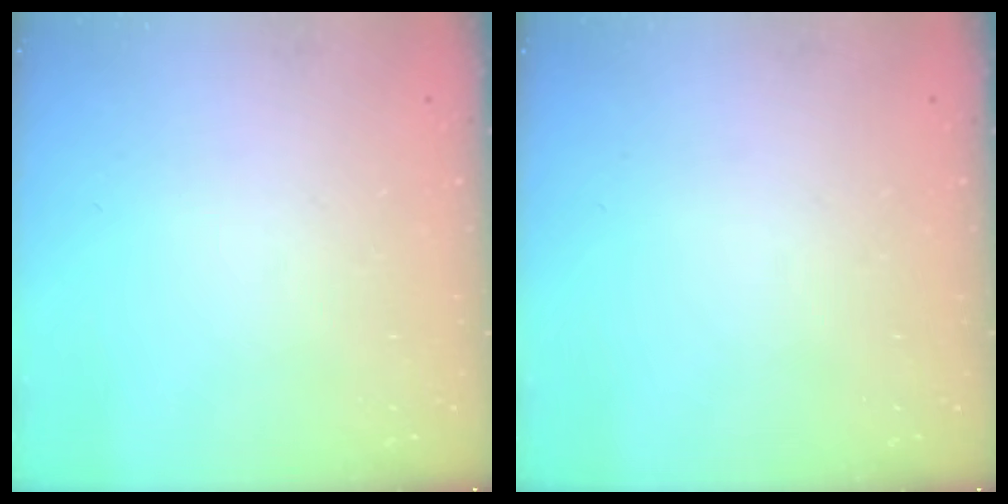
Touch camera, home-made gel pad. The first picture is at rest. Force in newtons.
{"total": 0.0}